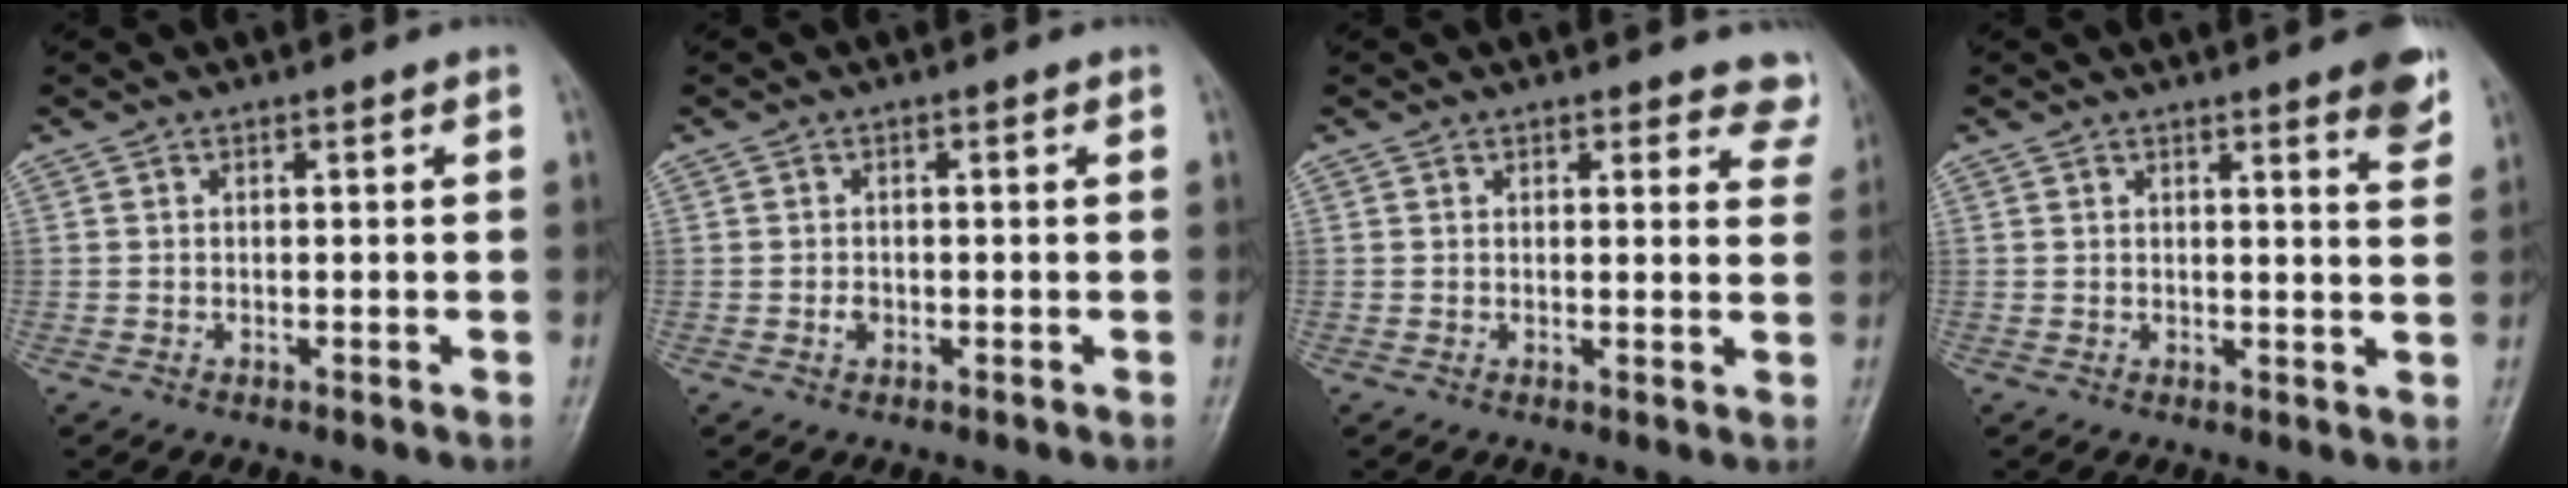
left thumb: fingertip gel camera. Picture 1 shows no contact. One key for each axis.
{"total": 1.3, "fx": -0.3, "fy": 1.0, "fz": 0.7, "tx": -0.007, "ty": 0.002, "tz": -0.007}
{"total": 6.0, "fx": 5.4, "fy": 2.4, "fz": 1.2, "tx": 0.031, "ty": -0.024, "tz": 0.039}
{"total": 5.9, "fx": 3.9, "fy": 1.0, "fz": 4.4, "tx": -0.043, "ty": -0.018, "tz": 0.042}